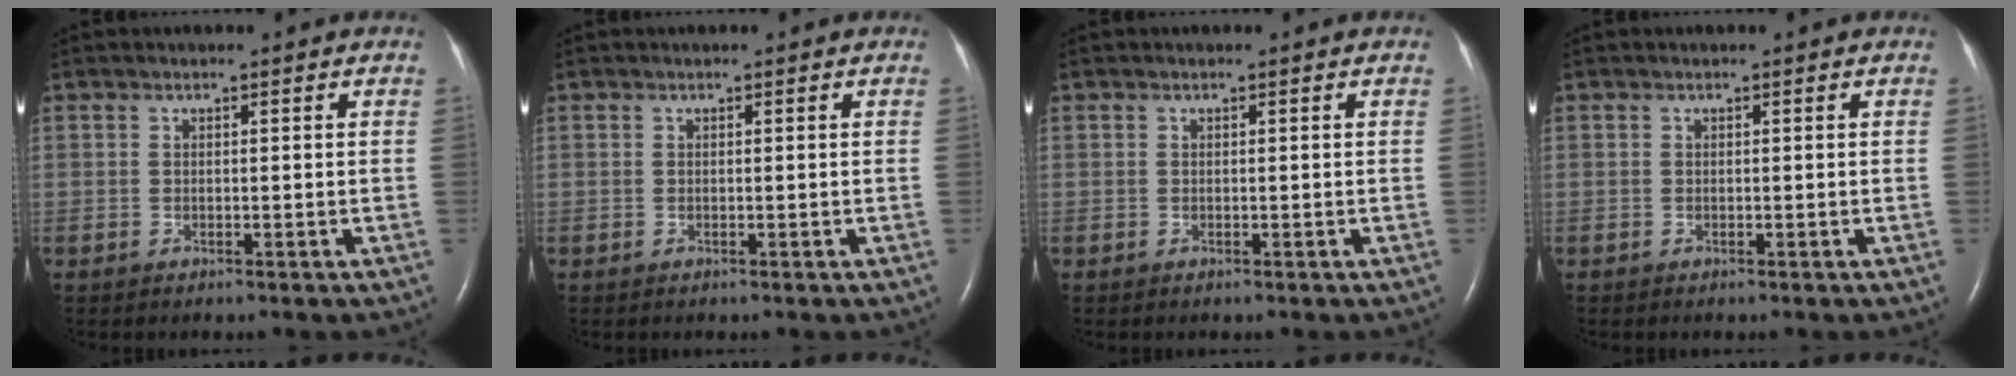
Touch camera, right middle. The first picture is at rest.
{"total": 0.0}
{"total": 0.0}
{"total": 0.0}